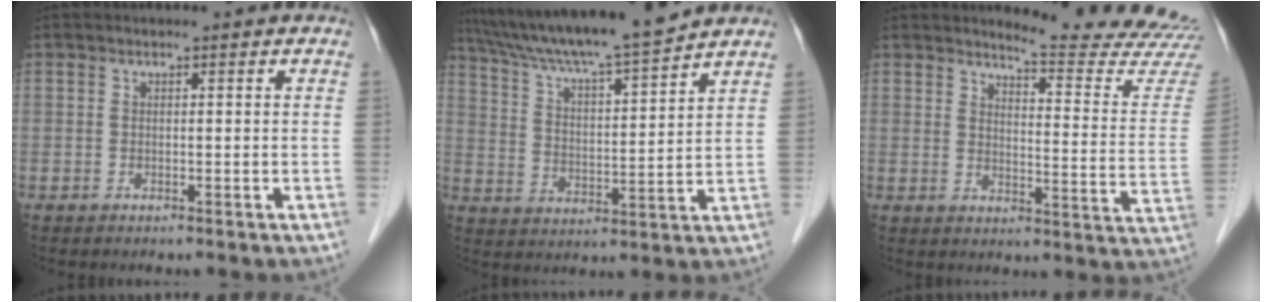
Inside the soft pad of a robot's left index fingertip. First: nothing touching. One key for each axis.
{"total": 14.8, "fx": 13.4, "fy": -0.6, "fz": 6.2, "tx": -0.114, "ty": 0.008, "tz": 0.223}
{"total": 15.6, "fx": 15.3, "fy": -0.7, "fz": 2.9, "tx": -0.034, "ty": -0.128, "tz": 0.165}